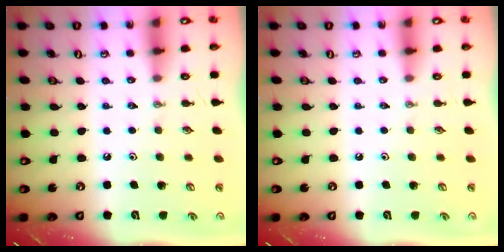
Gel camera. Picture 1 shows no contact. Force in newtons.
{"total": 0.0}